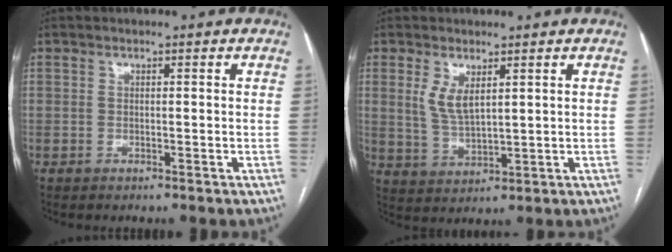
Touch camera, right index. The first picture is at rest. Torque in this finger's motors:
{"motor_torque": [0.21, 0.10, 0.34, 0.04]}